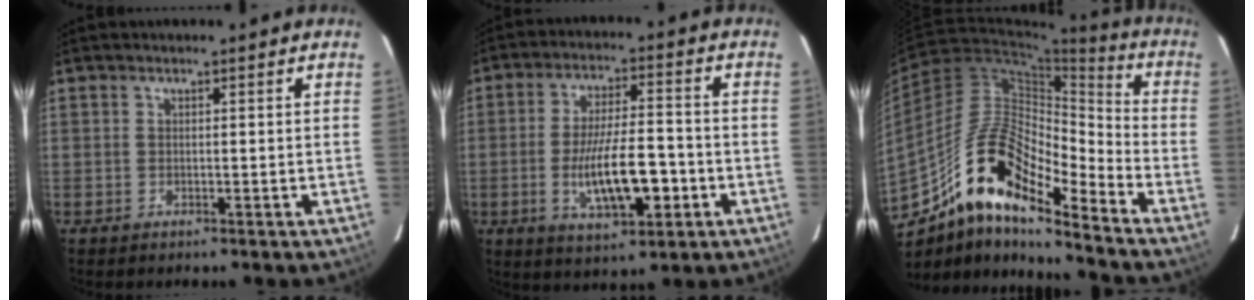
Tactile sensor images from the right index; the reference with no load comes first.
{"total": 11.5, "force": [-3.1, 3.1, 10.6], "torque": [-0.194, 0.001, -0.048]}
{"total": 15.5, "force": [-10.3, 4.4, 10.8], "torque": [-0.188, 0.040, -0.175]}